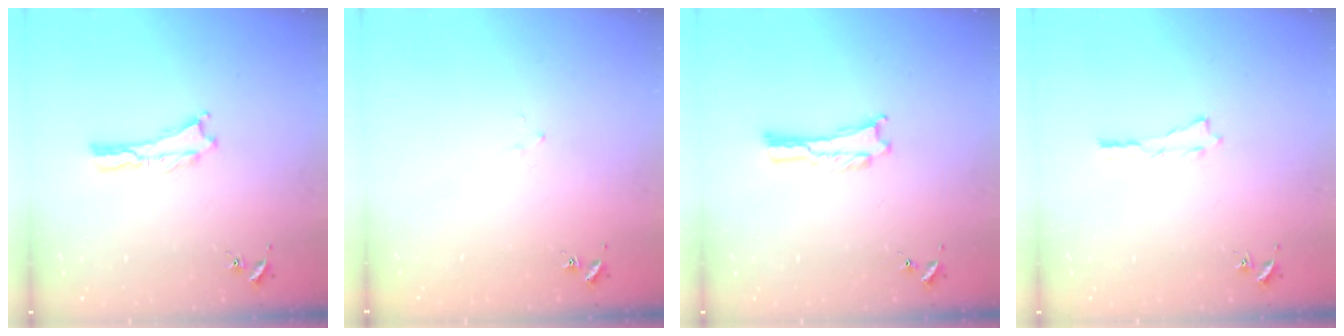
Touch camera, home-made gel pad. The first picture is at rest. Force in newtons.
{"total": 1.8, "press": 1.8, "slide": 0.1}
{"total": 0.0}
{"total": 0.0}